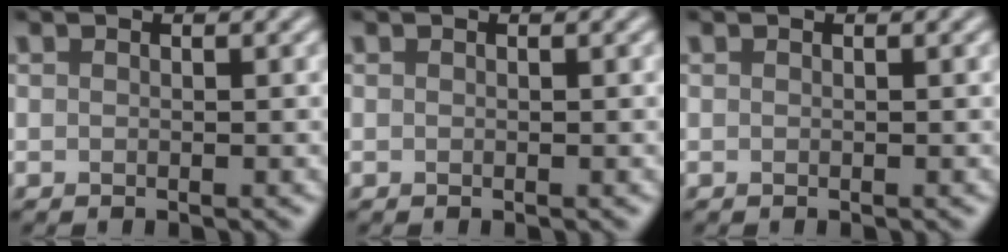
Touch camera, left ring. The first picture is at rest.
{"total": 0.0}
{"total": 0.0}